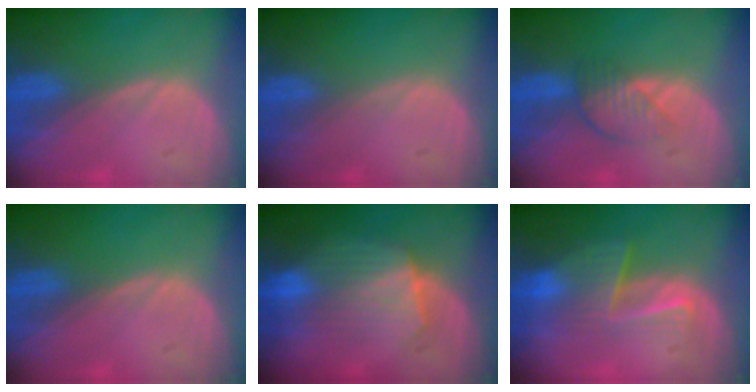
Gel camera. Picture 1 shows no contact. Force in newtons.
{"total": 0.0}
{"total": 4.2, "press": 3.7, "slide": 1.8}
{"total": 0.0}
{"total": 7.6, "press": 7.6, "slide": 0.5}
{"total": 6.4, "press": 5.7, "slide": 2.9}